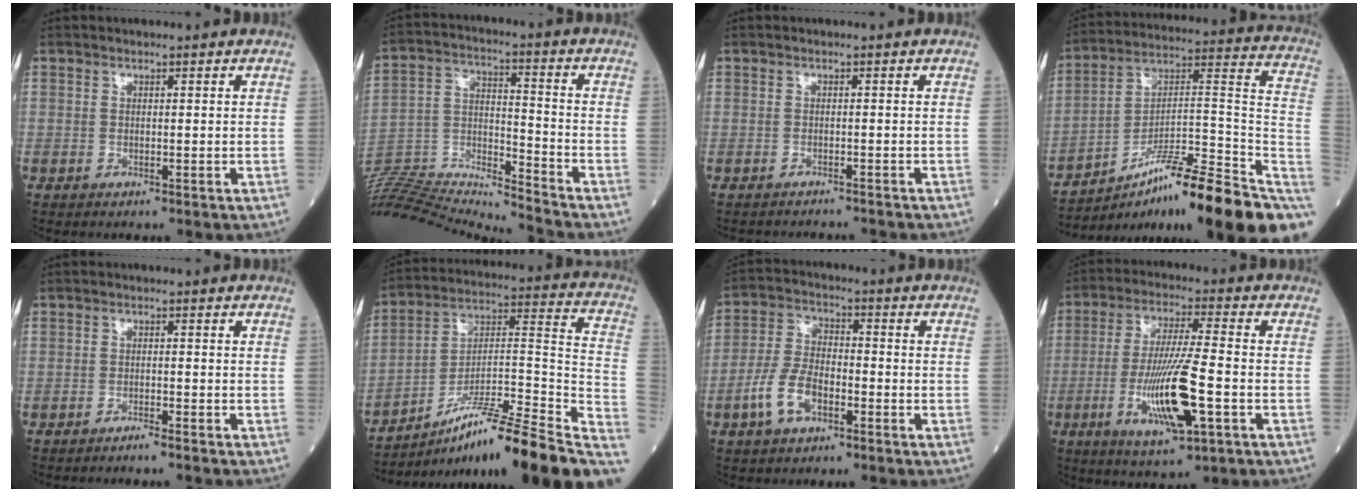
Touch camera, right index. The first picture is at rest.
{"total": 21.1, "force": [-20.3, -1.3, 5.6], "torque": [-0.118, 0.008, -0.341]}
{"total": 4.8, "force": [-4.7, 0.7, 0.3], "torque": [0.003, -0.003, -0.061]}
{"total": 25.7, "force": [-15.7, 3.0, 20.1], "torque": [-0.204, 0.040, -0.242]}
{"total": 1.9, "force": [-1.7, -0.4, 0.7], "torque": [-0.011, 0.003, -0.026]}
{"total": 25.6, "force": [-18.4, 1.1, 17.8], "torque": [-0.192, 0.018, -0.293]}
{"total": 7.7, "force": [-3.4, 3.8, 5.8], "torque": [-0.129, 0.010, -0.069]}
{"total": 13.1, "force": [-3.9, 1.3, 12.4], "torque": [-0.241, -0.015, -0.068]}